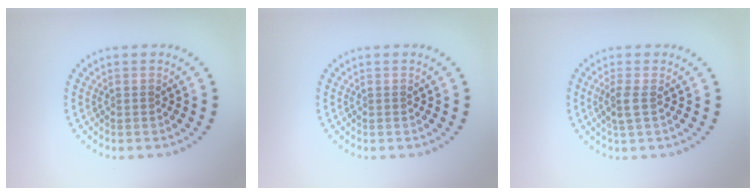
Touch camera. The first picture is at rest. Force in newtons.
{"total": 0.0}
{"total": 1.6, "press": 1.4, "slide": 0.8}